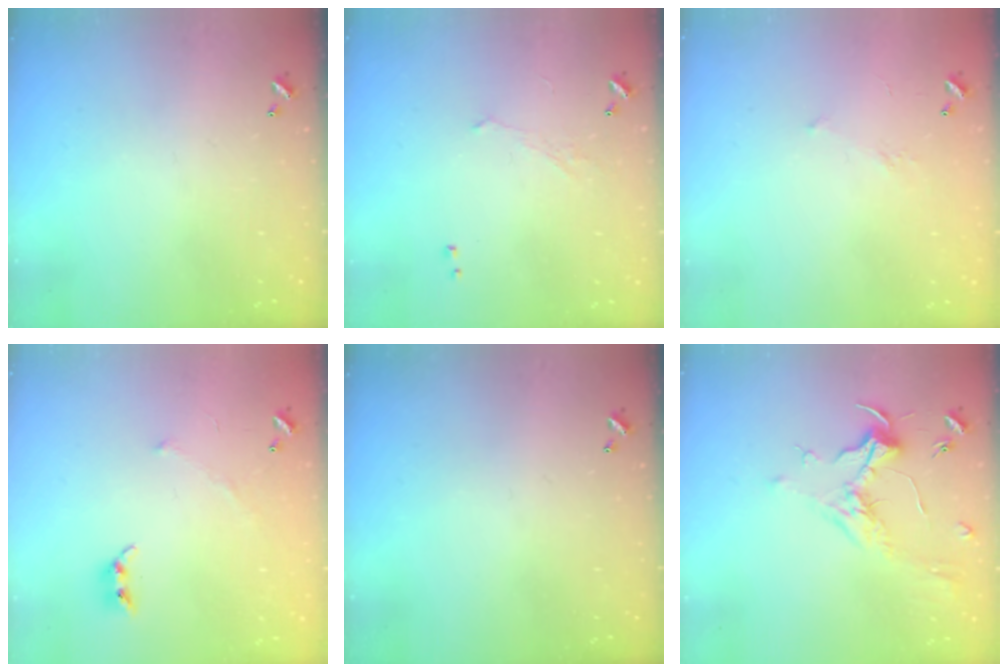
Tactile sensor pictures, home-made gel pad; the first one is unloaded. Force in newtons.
{"total": 0.9, "press": 0.7, "slide": 0.5}
{"total": 5.5, "press": 5.5, "slide": 0.9}
{"total": 4.2, "press": 4.2, "slide": 0.9}
{"total": 0.0}
{"total": 2.0, "press": 1.9, "slide": 0.6}